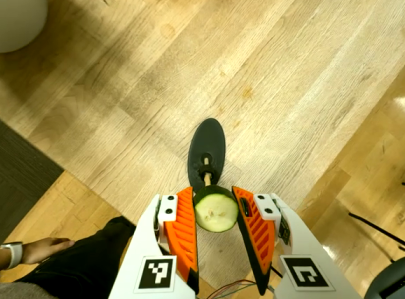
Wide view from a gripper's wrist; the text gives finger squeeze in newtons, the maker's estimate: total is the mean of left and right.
{"total": 7.8, "left": 7.5, "right": 8.1}